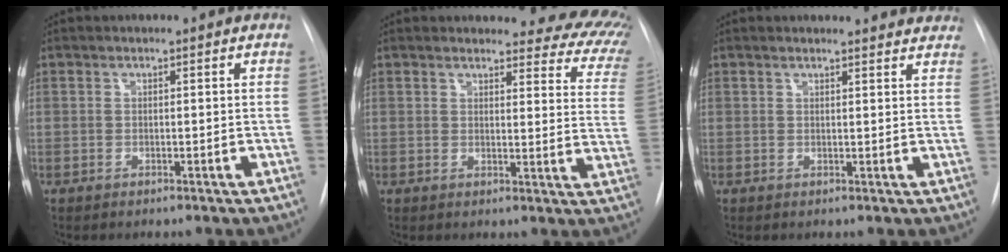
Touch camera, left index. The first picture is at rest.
{"total": 13.7, "force": [12.4, 4.2, 4.2], "torque": [-0.002, -0.070, 0.092]}
{"total": 8.9, "force": [8.5, 1.9, 1.6], "torque": [0.009, -0.009, 0.065]}